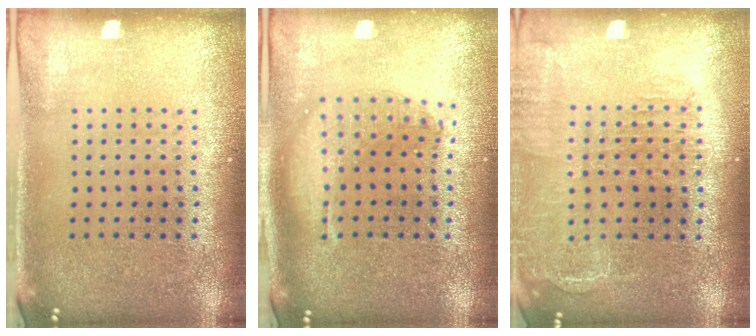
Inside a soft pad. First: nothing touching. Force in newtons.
{"total": 1.6, "press": 1.4, "slide": 0.7}
{"total": 1.6, "press": 1.5, "slide": 0.5}